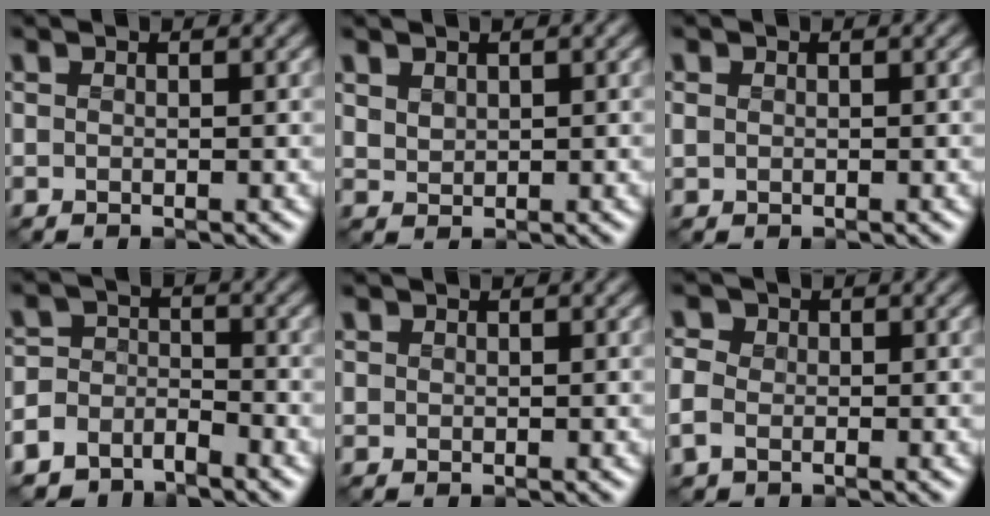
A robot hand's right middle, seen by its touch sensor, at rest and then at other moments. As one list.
[{"total": 1.3, "force": [0.7, 0.8, 0.6], "torque": [-0.017, -0.002, 0.016]}, {"total": 0.8, "force": [0.1, 0.8, 0.2], "torque": [-0.005, -0.004, 0.000]}, {"total": 5.1, "force": [-4.4, 2.6, 0.8], "torque": [0.007, -0.002, -0.089]}, {"total": 0.6, "force": [0.2, 0.6, 0.0], "torque": [0.002, -0.004, 0.003]}, {"total": 2.6, "force": [-0.8, 2.1, 1.3], "torque": [-0.033, -0.001, -0.025]}]